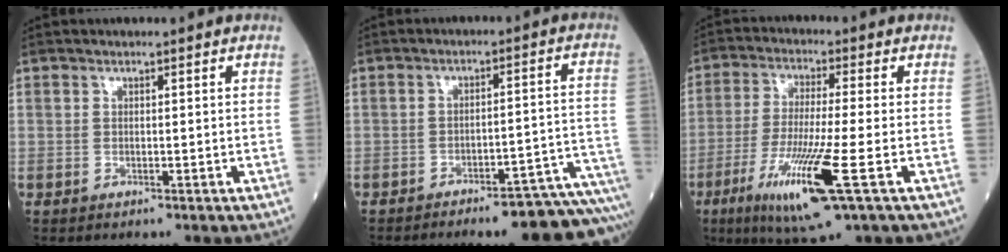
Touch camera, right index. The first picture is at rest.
{"total": 15.0, "force": [-13.8, -0.4, 5.9], "torque": [-0.011, 0.017, -0.174]}
{"total": 13.2, "force": [-5.3, 0.1, 12.1], "torque": [-0.244, -0.034, -0.095]}